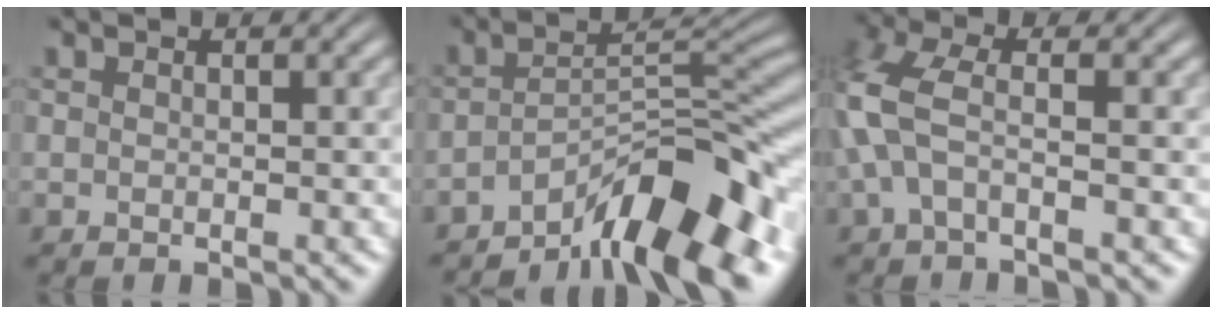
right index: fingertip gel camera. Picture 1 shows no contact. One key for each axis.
{"total": 9.8, "fx": -5.8, "fy": 2.9, "fz": 7.3, "tx": -0.103, "ty": -0.012, "tz": -0.082}
{"total": 4.3, "fx": -0.4, "fy": 2.6, "fz": 3.4, "tx": -0.103, "ty": -0.012, "tz": -0.005}